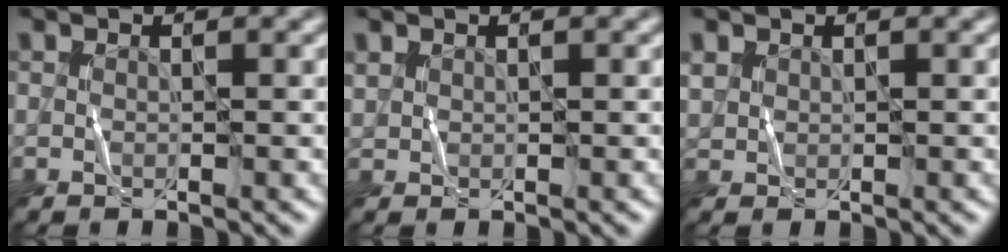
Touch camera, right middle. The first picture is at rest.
{"total": 0.6, "force": [0.5, 0.3, -0.2], "torque": [0.000, 0.001, 0.011]}
{"total": 0.9, "force": [0.6, 0.6, -0.2], "torque": [-0.006, 0.001, 0.014]}